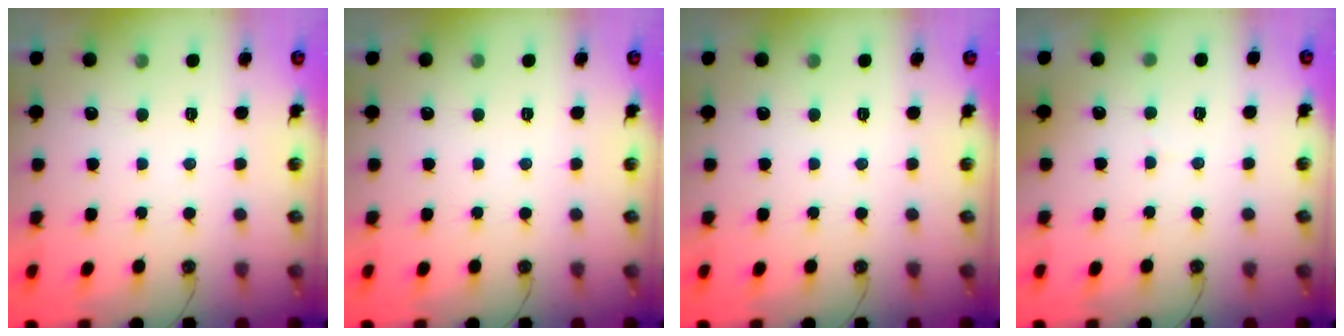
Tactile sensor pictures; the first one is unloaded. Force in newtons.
{"total": 0.0}
{"total": 0.0}
{"total": 2.8, "press": 2.6, "slide": 1.0}